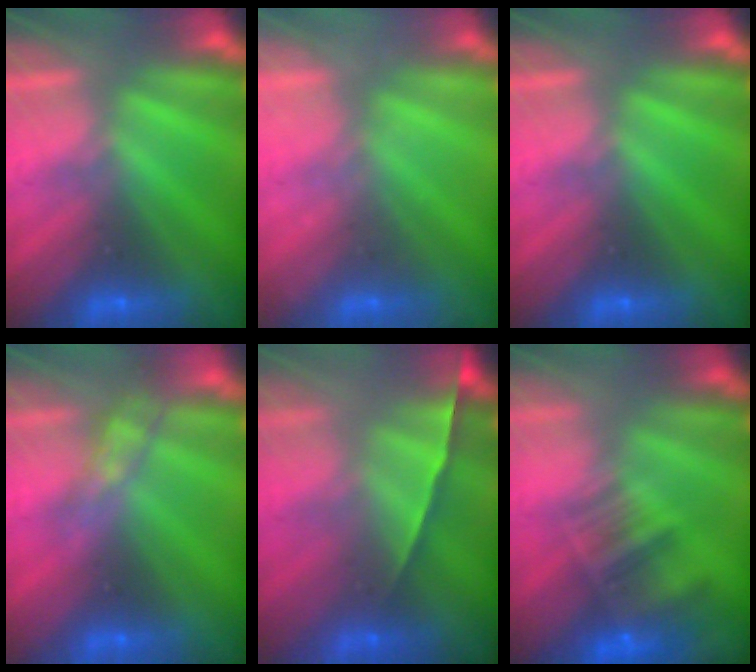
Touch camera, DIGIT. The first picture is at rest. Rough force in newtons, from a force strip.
{"total": 2.1}
{"total": 0.0}
{"total": 2.7}
{"total": 1.5}
{"total": 7.6}